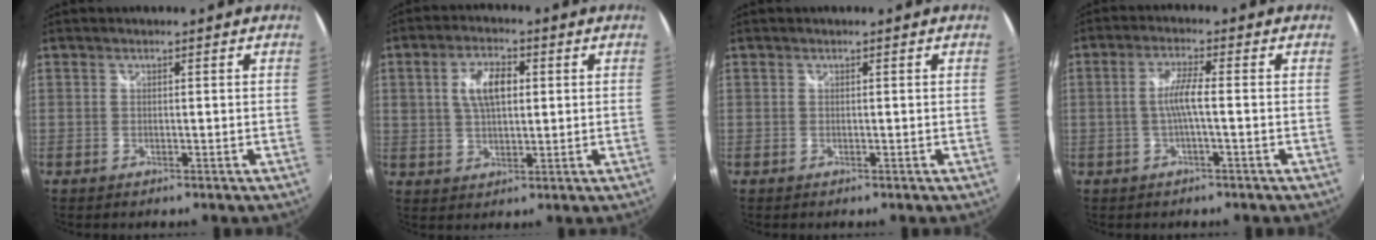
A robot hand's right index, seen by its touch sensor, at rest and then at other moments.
{"total": 7.5, "force": [1.7, 3.9, 6.2], "torque": [-0.115, 0.011, 0.031]}
{"total": 0.0}
{"total": 4.1, "force": [-0.8, -0.2, 4.0], "torque": [-0.082, 0.003, -0.013]}